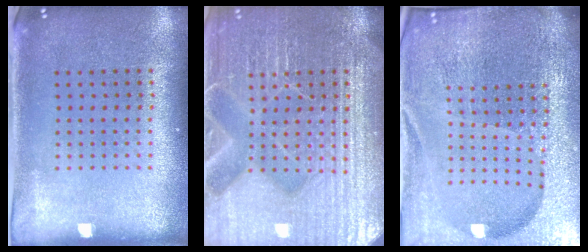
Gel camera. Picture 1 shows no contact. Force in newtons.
{"total": 7.6, "press": 7.5, "slide": 1.1}
{"total": 6.7, "press": 5.8, "slide": 3.3}